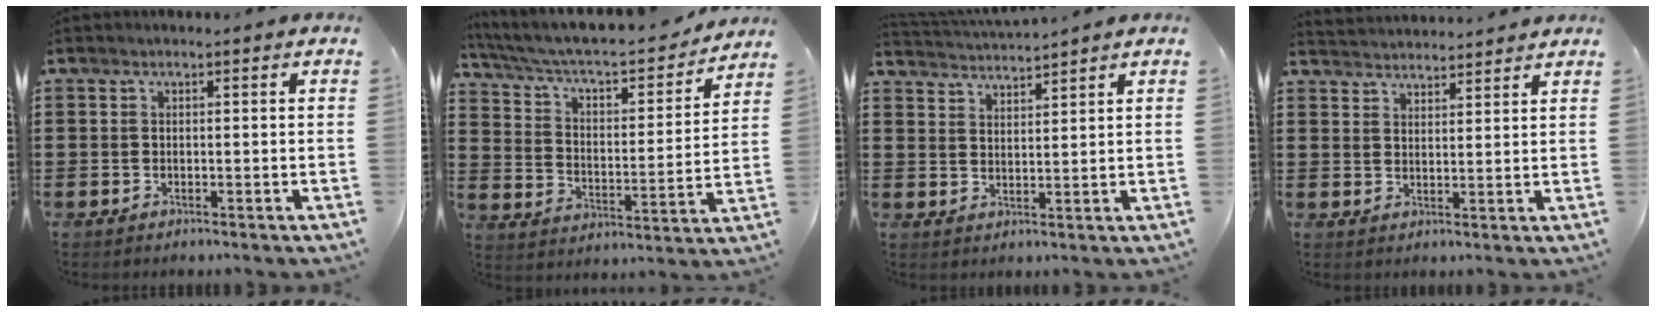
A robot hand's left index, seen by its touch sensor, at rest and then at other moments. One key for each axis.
{"total": 5.5, "fx": 4.8, "fy": 1.0, "fz": 2.5, "tx": -0.073, "ty": -0.043, "tz": 0.074}
{"total": 3.1, "fx": 3.0, "fy": -0.7, "fz": -0.2, "tx": -0.007, "ty": -0.016, "tz": 0.054}
{"total": 2.9, "fx": 2.8, "fy": -0.3, "fz": -0.5, "tx": 0.000, "ty": -0.012, "tz": 0.053}